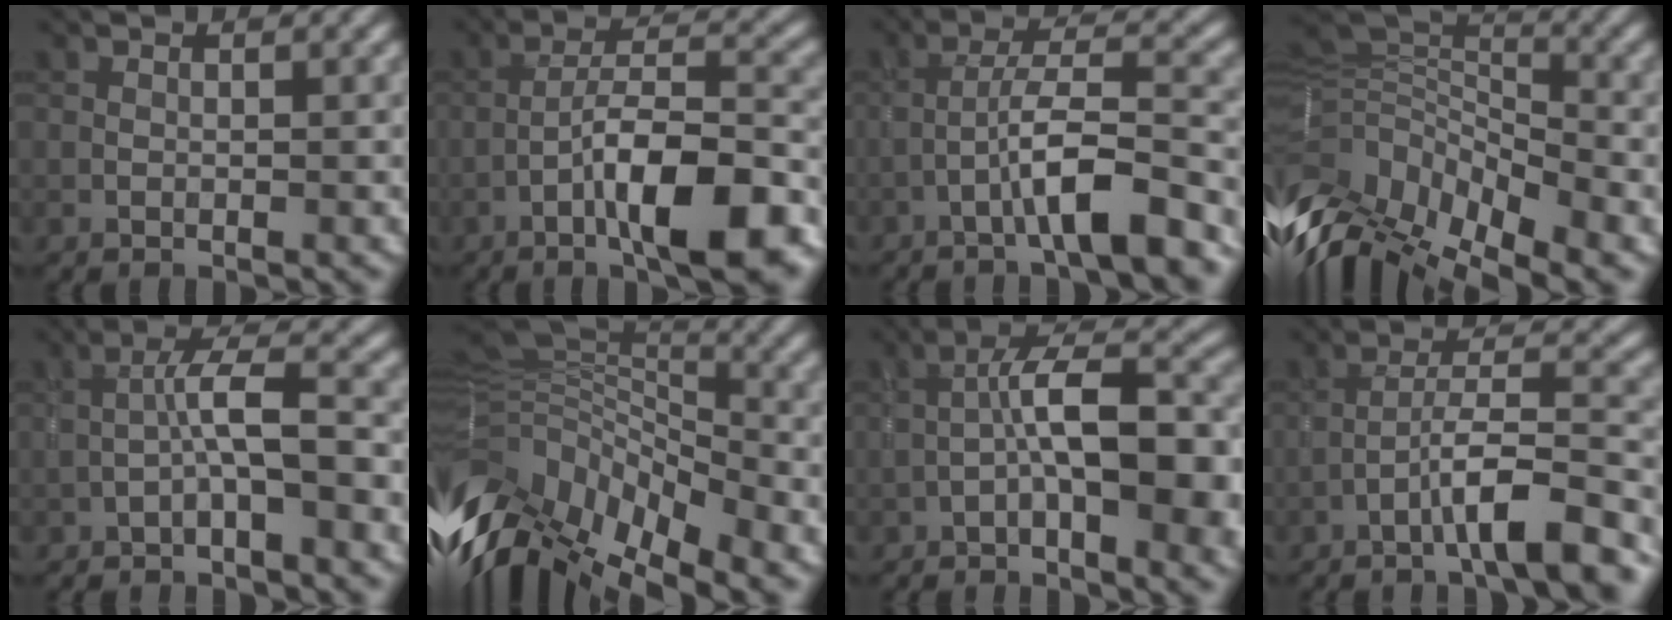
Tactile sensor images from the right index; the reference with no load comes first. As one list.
[{"total": 9.9, "force": [-4.8, 2.5, 8.3], "torque": [-0.130, 0.019, -0.079]}, {"total": 6.3, "force": [-3.5, 0.7, 5.2], "torque": [-0.089, 0.020, -0.060]}, {"total": 12.8, "force": [-4.9, 6.7, 9.7], "torque": [-0.198, 0.014, -0.046]}, {"total": 3.7, "force": [-1.6, 0.4, 3.3], "torque": [-0.060, 0.019, -0.035]}, {"total": 15.5, "force": [-7.5, 6.9, 11.6], "torque": [-0.223, 0.019, -0.109]}, {"total": 9.1, "force": [-2.4, 3.0, 8.3], "torque": [-0.132, 0.020, -0.044]}, {"total": 6.6, "force": [-4.1, 0.7, 5.1], "torque": [-0.077, 0.020, -0.069]}]